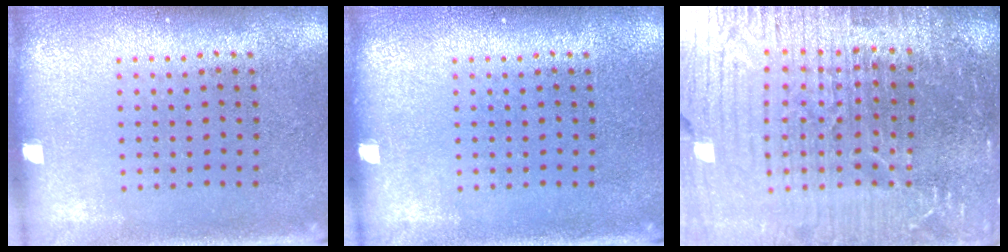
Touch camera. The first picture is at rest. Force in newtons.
{"total": 0.0}
{"total": 6.3, "press": 5.7, "slide": 2.9}